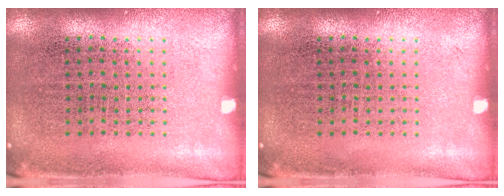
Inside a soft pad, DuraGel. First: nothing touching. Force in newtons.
{"total": 0.0}